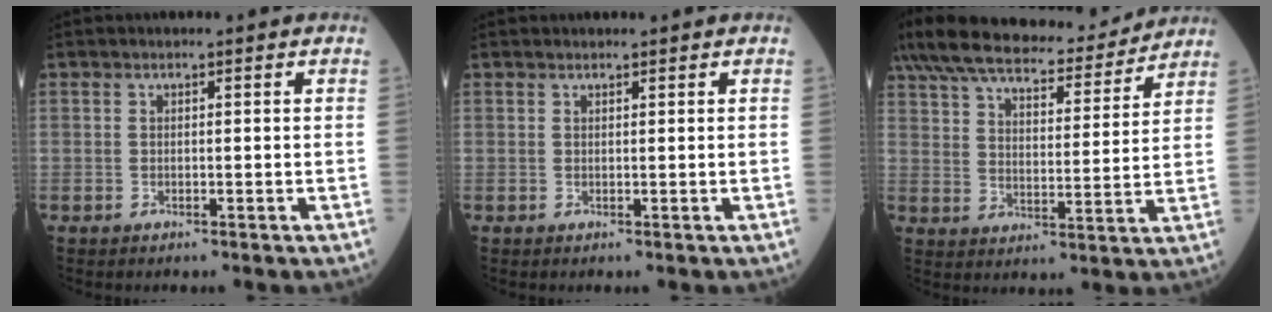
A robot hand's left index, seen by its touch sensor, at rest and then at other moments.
{"total": 0.6, "force": [0.6, 0.1, 0.1], "torque": [-0.007, 0.008, 0.012]}
{"total": 23.8, "force": [20.8, 5.7, 10.1], "torque": [-0.193, 0.029, 0.304]}